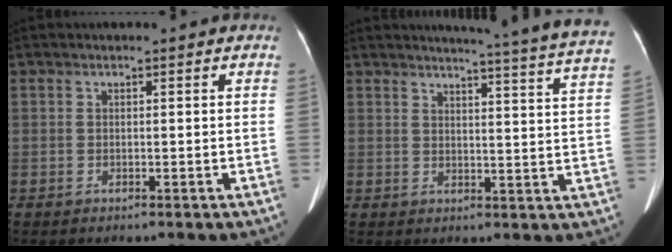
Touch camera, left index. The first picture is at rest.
{"total": 16.2, "force": [15.2, -1.8, 5.2], "torque": [-0.073, -0.091, 0.158]}